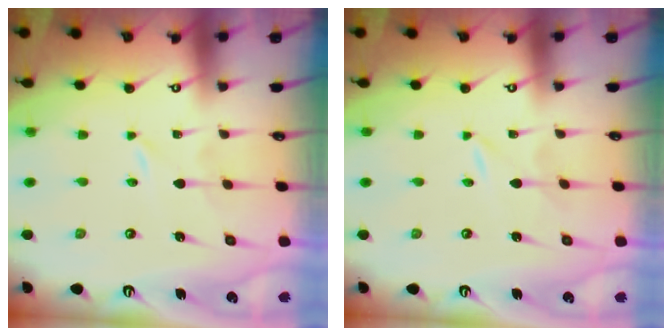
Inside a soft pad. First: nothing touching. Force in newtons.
{"total": 0.0}